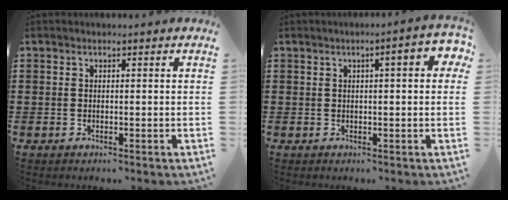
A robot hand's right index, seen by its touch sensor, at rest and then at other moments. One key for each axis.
{"total": 4.0, "fx": 0.8, "fy": 0.7, "fz": 3.9, "tx": -0.057, "ty": 0.000, "tz": 0.007}